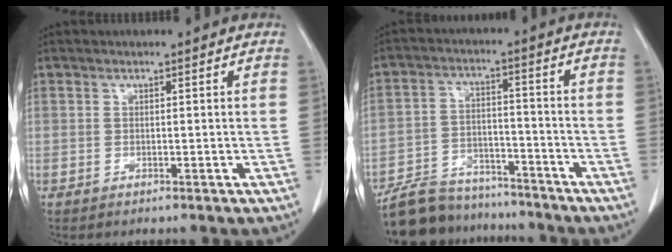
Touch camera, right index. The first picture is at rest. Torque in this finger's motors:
{"motor_torque": [0.74, -0.70, 0.19, 0.00]}